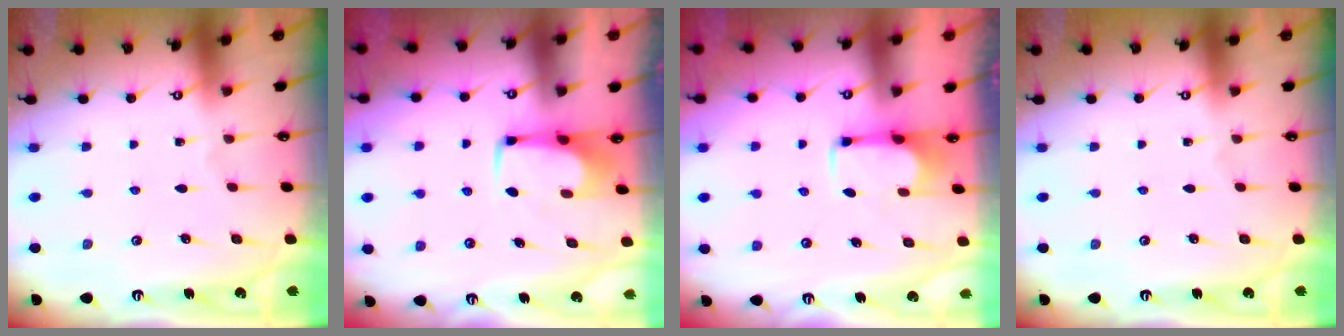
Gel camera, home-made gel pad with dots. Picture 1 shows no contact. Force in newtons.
{"total": 1.7, "press": 1.6, "slide": 0.6}
{"total": 2.6, "press": 2.5, "slide": 0.9}
{"total": 0.0}